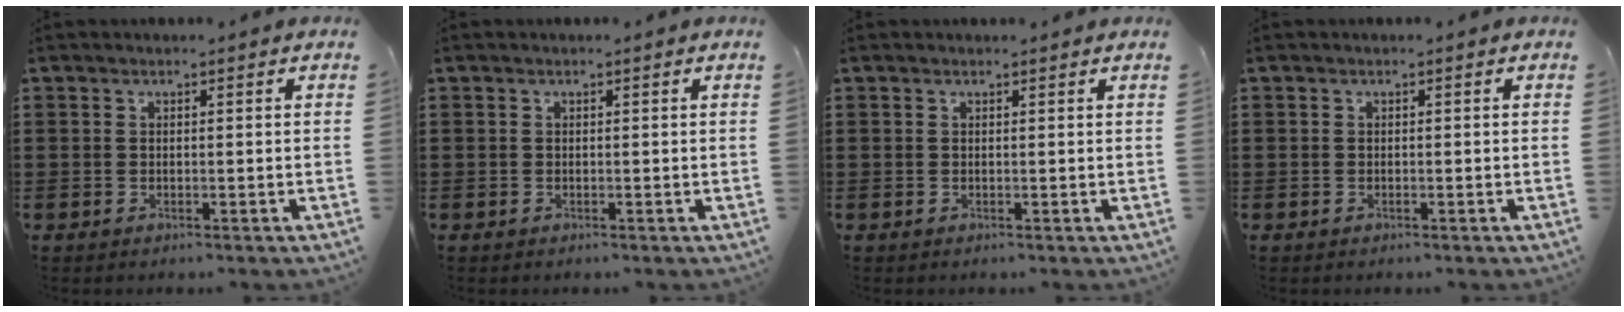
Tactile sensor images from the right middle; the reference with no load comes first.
{"total": 0.0}
{"total": 0.0}
{"total": 0.0}